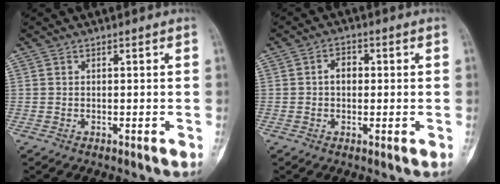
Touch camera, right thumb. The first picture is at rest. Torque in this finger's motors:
{"motor_torque": [0.60, 0.47, 0.12, -0.18, 0.01]}